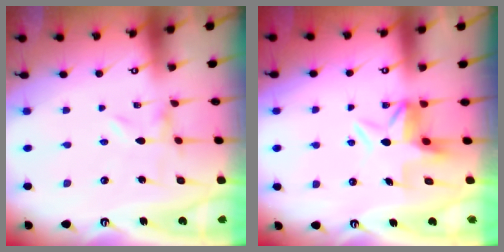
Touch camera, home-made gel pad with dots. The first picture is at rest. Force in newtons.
{"total": 6.3, "press": 6.3, "slide": 0.8}